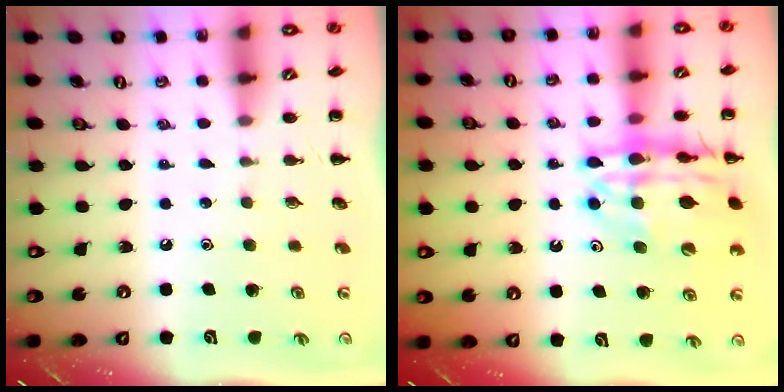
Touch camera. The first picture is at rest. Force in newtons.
{"total": 19.7, "press": 19.5, "slide": 2.9}